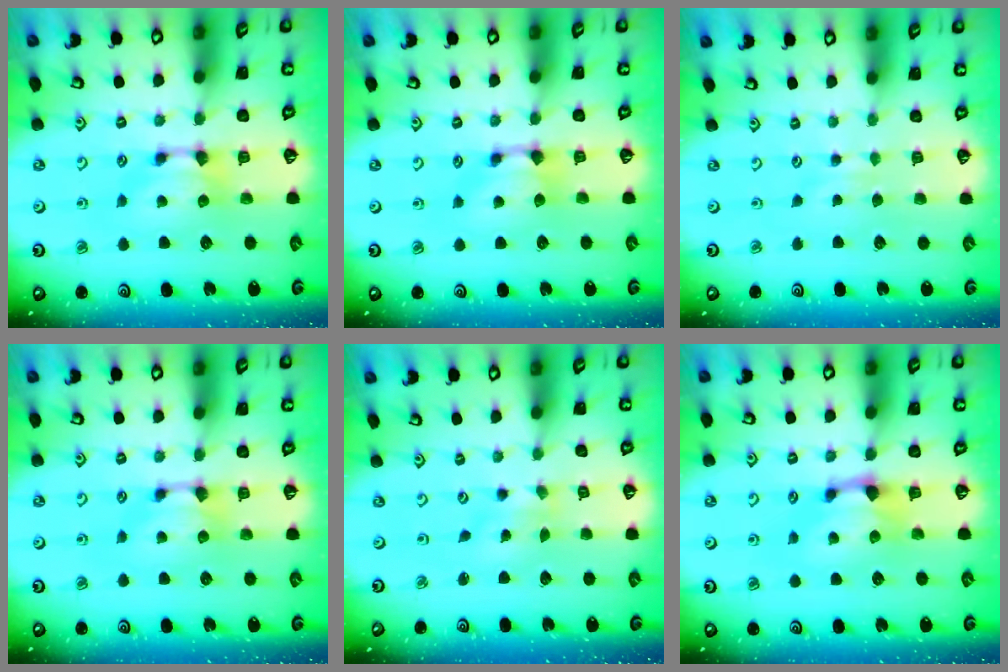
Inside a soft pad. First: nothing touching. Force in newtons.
{"total": 0.6, "press": 0.3, "slide": 0.5}
{"total": 2.4, "press": 2.4, "slide": 0.2}
{"total": 0.0}
{"total": 3.4, "press": 3.2, "slide": 0.8}
{"total": 1.1, "press": 0.4, "slide": 1.0}